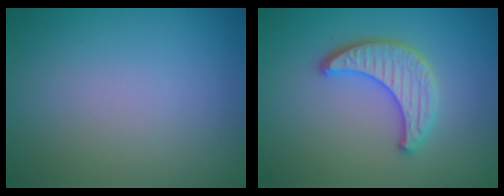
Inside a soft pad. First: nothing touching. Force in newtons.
{"total": 3.8, "press": 3.6, "slide": 1.2}